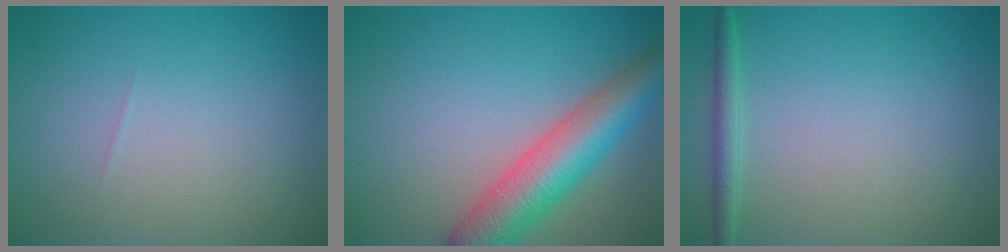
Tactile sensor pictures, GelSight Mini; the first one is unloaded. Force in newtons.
{"total": 7.1, "press": 7.1, "slide": 0.3}
{"total": 1.6, "press": 1.6, "slide": 0.1}